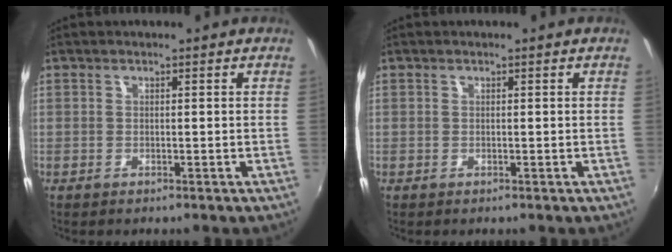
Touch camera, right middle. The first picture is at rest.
{"total": 0.0}